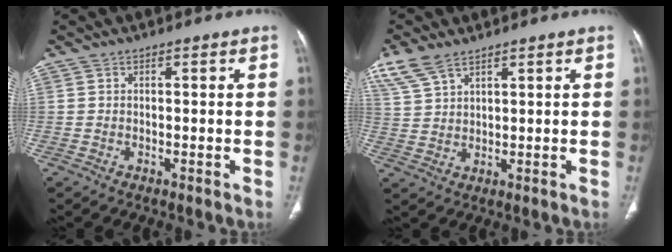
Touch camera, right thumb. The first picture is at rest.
{"total": 6.6, "force": [4.8, 2.8, 3.6], "torque": [-0.078, 0.000, 0.109]}